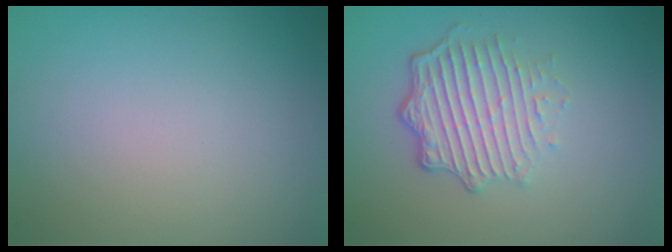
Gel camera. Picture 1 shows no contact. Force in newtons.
{"total": 5.0, "press": 3.5, "slide": 3.5}